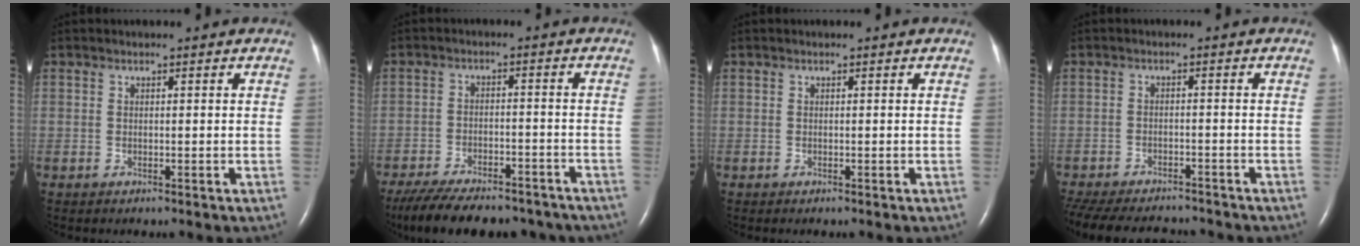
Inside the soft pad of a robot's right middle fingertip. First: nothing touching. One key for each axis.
{"total": 19.3, "fx": -16.1, "fy": 6.2, "fz": 8.7, "tx": -0.182, "ty": -0.019, "tz": -0.222}
{"total": 0.0}
{"total": 17.0, "fx": -14.6, "fy": 5.6, "fz": 6.7, "tx": -0.193, "ty": -0.025, "tz": -0.204}